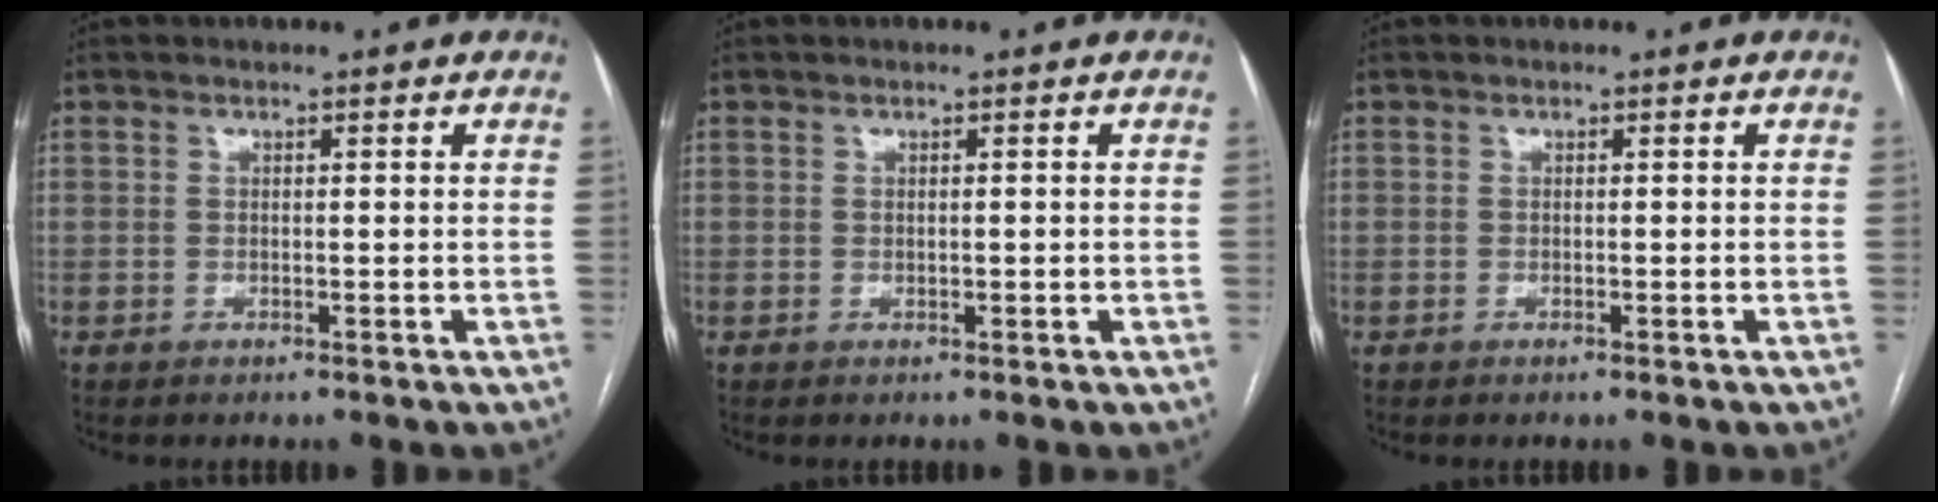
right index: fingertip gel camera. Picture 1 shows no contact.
{"total": 0.0}
{"total": 0.0}